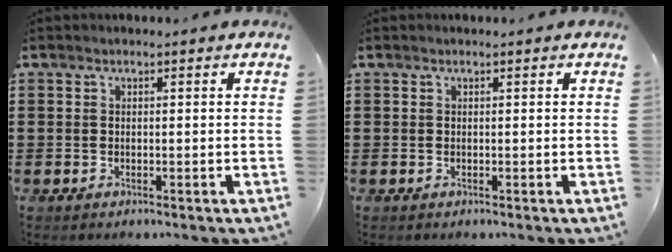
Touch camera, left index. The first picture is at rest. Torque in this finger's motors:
{"motor_torque": [-0.01, 0.01, 0.00, 0.00]}